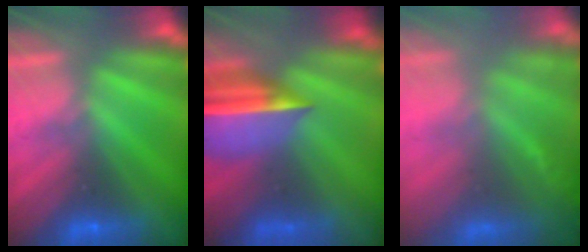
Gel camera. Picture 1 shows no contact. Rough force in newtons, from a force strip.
{"total": 7.8}
{"total": 7.4}